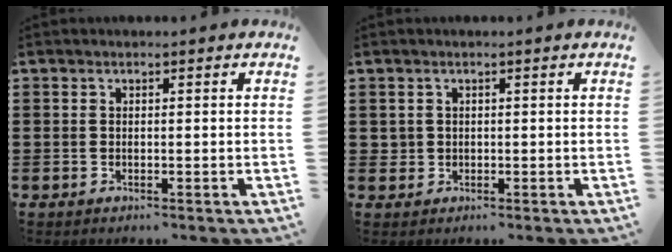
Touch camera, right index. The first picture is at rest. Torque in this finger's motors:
{"motor_torque": [0.45, 0.53, -0.02, 0.00]}